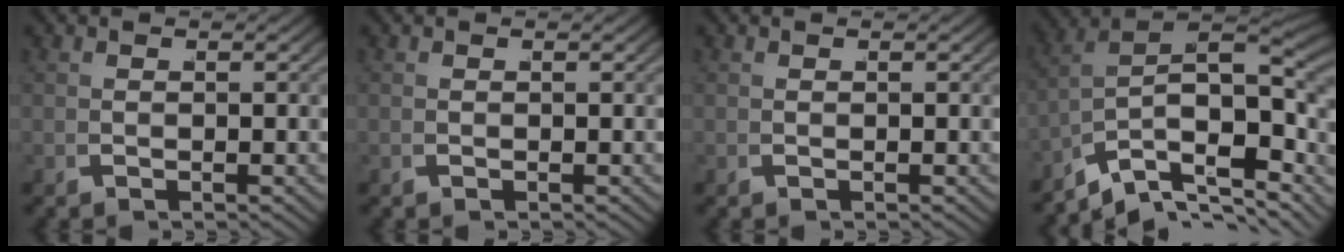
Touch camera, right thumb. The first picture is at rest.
{"total": 0.0}
{"total": 0.0}
{"total": 14.1, "force": [-1.6, 9.1, 10.7], "torque": [-0.171, -0.037, -0.011]}